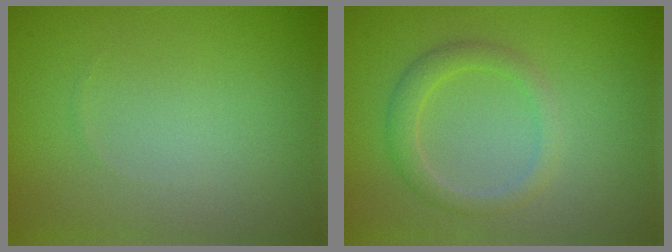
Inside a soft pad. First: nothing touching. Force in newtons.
{"total": 2.3, "press": 2.3, "slide": 0.0}